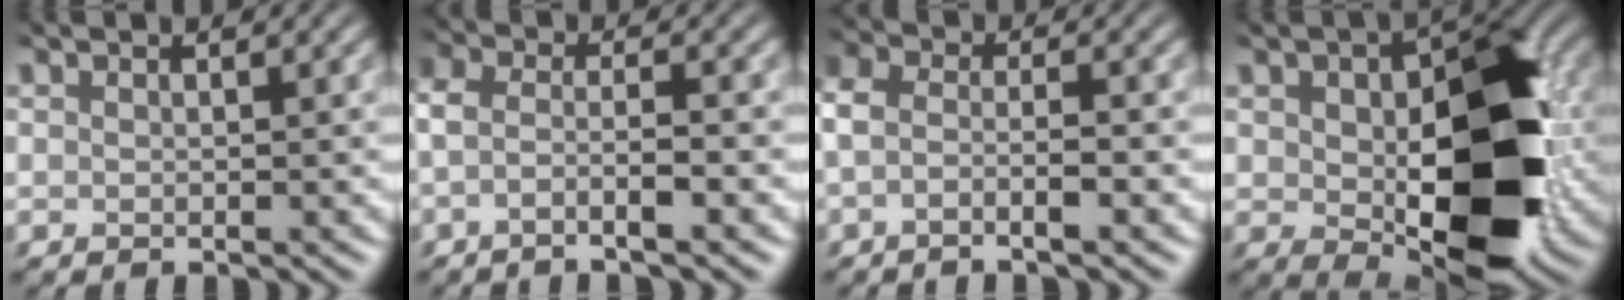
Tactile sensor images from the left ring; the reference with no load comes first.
{"total": 2.8, "force": [-2.0, 0.5, 1.8], "torque": [-0.041, -0.009, -0.040]}
{"total": 2.5, "force": [-1.9, 0.6, 1.6], "torque": [-0.040, -0.007, -0.037]}
{"total": 12.8, "force": [-1.2, 7.0, 10.6], "torque": [-0.158, -0.009, -0.007]}